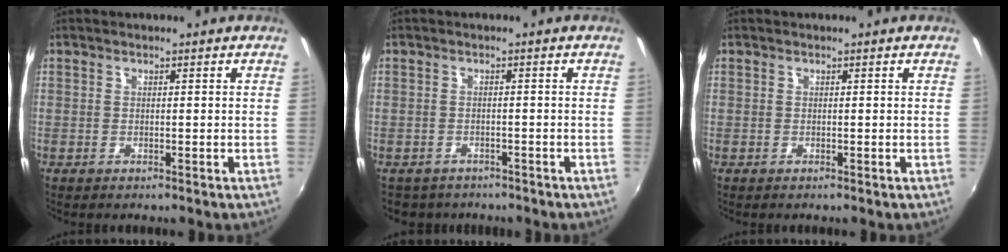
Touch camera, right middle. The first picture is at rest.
{"total": 3.9, "force": [-3.1, 2.2, 0.6], "torque": [-0.021, -0.013, -0.046]}
{"total": 0.0}